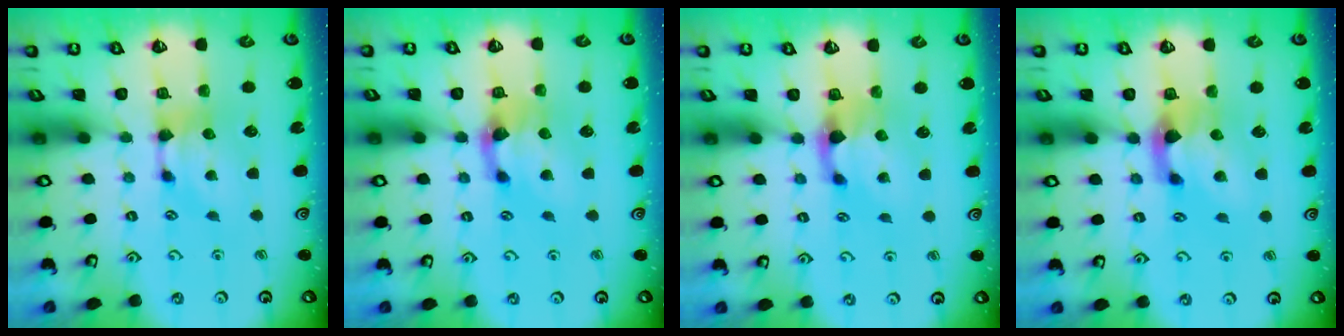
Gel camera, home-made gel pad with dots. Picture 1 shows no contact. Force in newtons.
{"total": 2.3, "press": 1.4, "slide": 1.8}
{"total": 2.0, "press": 1.8, "slide": 1.0}
{"total": 2.9, "press": 2.6, "slide": 1.5}